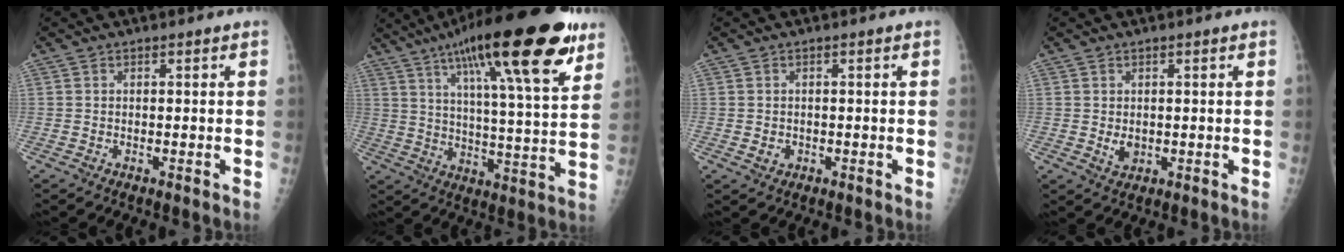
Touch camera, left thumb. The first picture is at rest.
{"total": 25.6, "force": [14.6, 5.1, 20.3], "torque": [-0.311, -0.034, 0.225]}
{"total": 1.7, "force": [-0.4, 1.5, 0.8], "torque": [-0.006, 0.001, 0.000]}
{"total": 2.5, "force": [-0.1, 1.9, 1.7], "torque": [-0.021, -0.004, 0.007]}